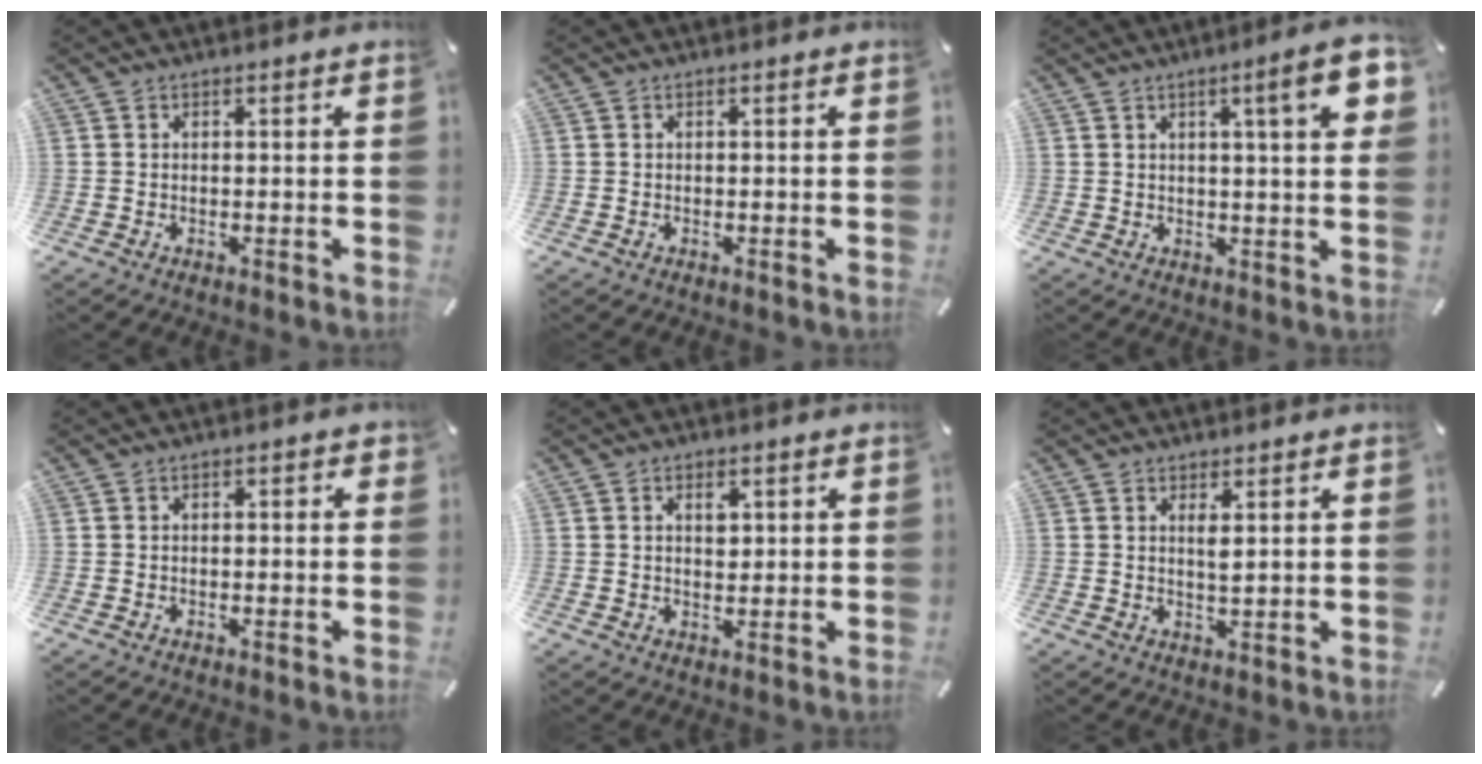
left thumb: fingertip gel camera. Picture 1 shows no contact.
{"total": 0.0}
{"total": 10.6, "force": [4.1, 1.5, 9.7], "torque": [-0.138, -0.011, 0.056]}
{"total": 1.0, "force": [-0.3, 0.5, 0.8], "torque": [-0.014, 0.002, -0.006]}
{"total": 3.2, "force": [1.0, 2.1, 2.1], "torque": [-0.023, -0.004, 0.011]}
{"total": 2.5, "force": [1.2, 0.5, 2.1], "torque": [-0.039, -0.003, 0.018]}